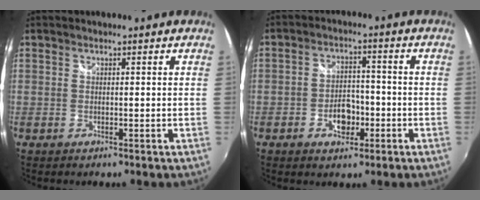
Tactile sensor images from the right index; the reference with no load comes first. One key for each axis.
{"total": 5.9, "fx": -2.5, "fy": 3.8, "fz": 3.7, "tx": -0.072, "ty": 0.008, "tz": -0.035}